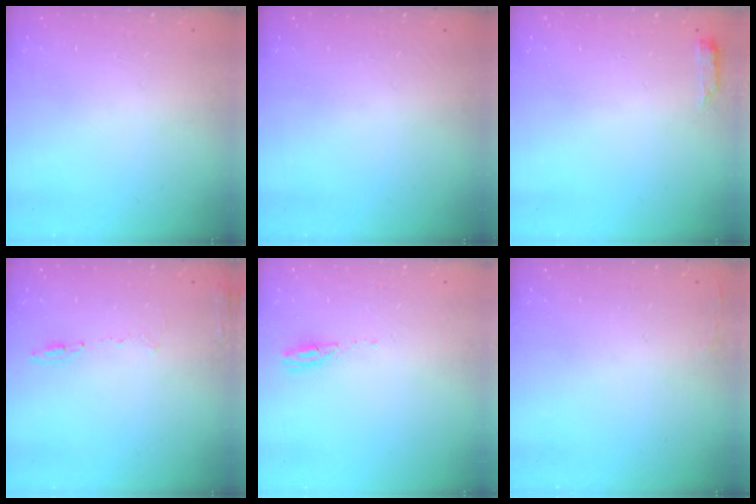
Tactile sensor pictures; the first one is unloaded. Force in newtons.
{"total": 0.0}
{"total": 2.6, "press": 2.6, "slide": 0.5}
{"total": 8.3, "press": 8.3, "slide": 0.9}
{"total": 3.1, "press": 3.1, "slide": 0.1}
{"total": 2.5, "press": 2.4, "slide": 0.9}